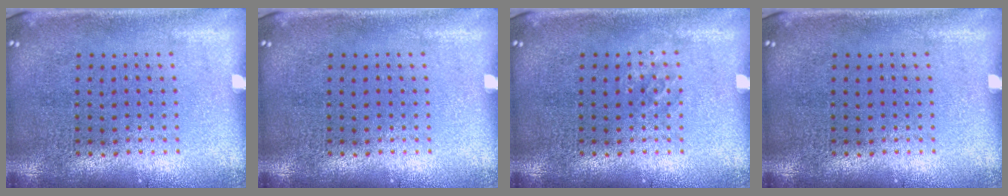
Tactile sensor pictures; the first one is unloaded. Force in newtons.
{"total": 0.0}
{"total": 0.8, "press": 0.8, "slide": 0.2}
{"total": 0.0}